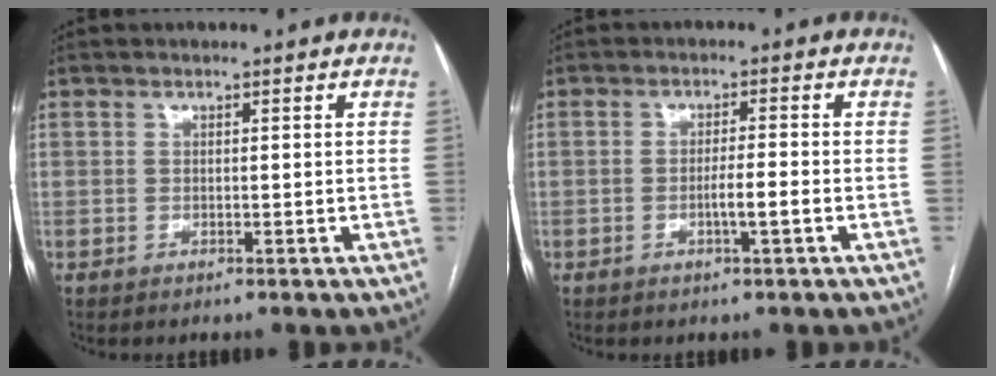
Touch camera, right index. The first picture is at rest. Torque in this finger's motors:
{"motor_torque": [0.41, -0.32, 0.33, 0.08]}